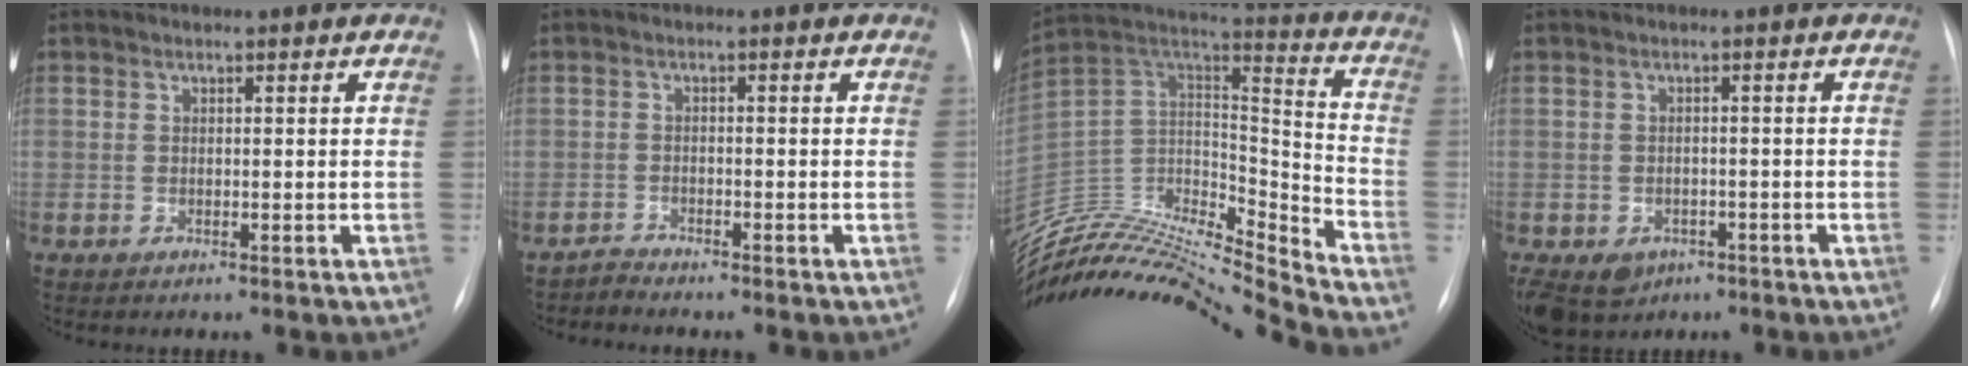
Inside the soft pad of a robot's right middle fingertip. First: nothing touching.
{"total": 1.4, "force": [-1.2, -0.2, -0.6], "torque": [0.015, -0.007, -0.025]}
{"total": 27.8, "force": [-26.4, 0.6, 8.7], "torque": [-0.186, -0.003, -0.446]}
{"total": 10.1, "force": [-4.8, 8.1, 3.6], "torque": [-0.101, 0.002, -0.055]}